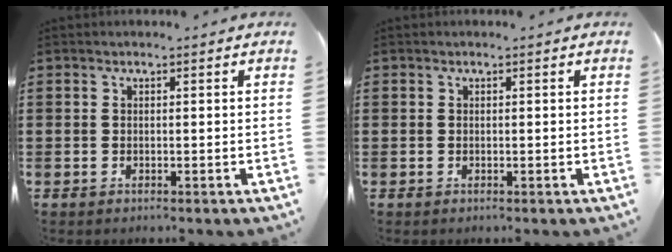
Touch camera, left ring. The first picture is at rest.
{"total": 0.0}